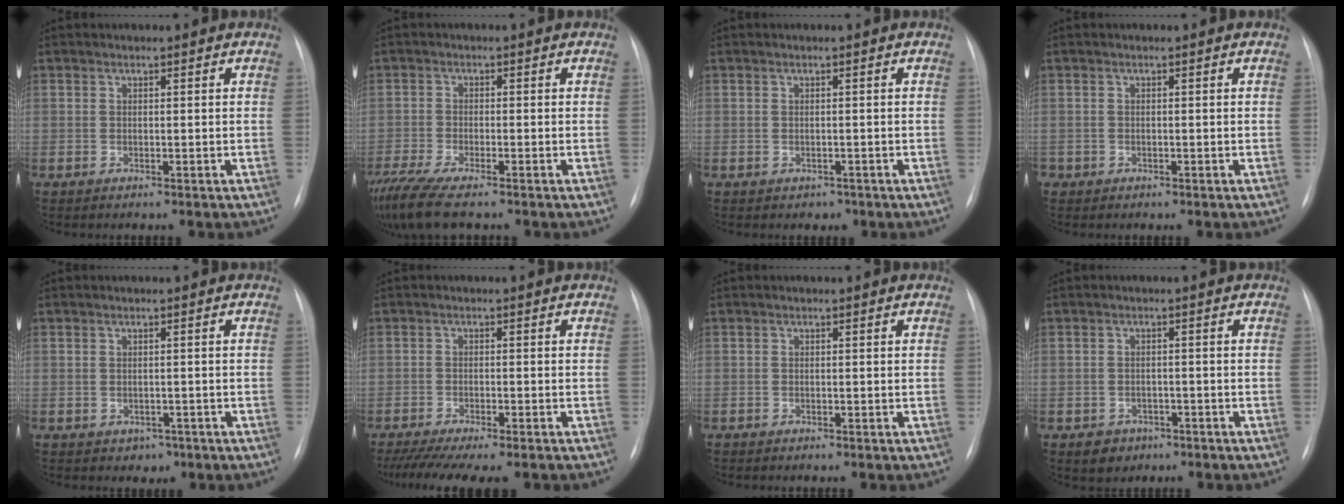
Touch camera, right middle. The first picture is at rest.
{"total": 8.9, "force": [-7.2, 0.8, 5.2], "torque": [-0.096, -0.022, -0.125]}
{"total": 1.1, "force": [-0.8, 0.7, 0.1], "torque": [-0.004, 0.001, -0.009]}
{"total": 0.7, "force": [-0.4, 0.6, 0.0], "torque": [-0.003, 0.003, -0.007]}
{"total": 1.6, "force": [-0.9, 1.3, 0.4], "torque": [-0.005, 0.004, -0.006]}
{"total": 12.4, "force": [-10.4, 1.6, 6.6], "torque": [-0.105, -0.021, -0.152]}
{"total": 0.0}
{"total": 3.1, "force": [-1.9, 2.4, 0.6], "torque": [-0.006, 0.008, -0.020]}